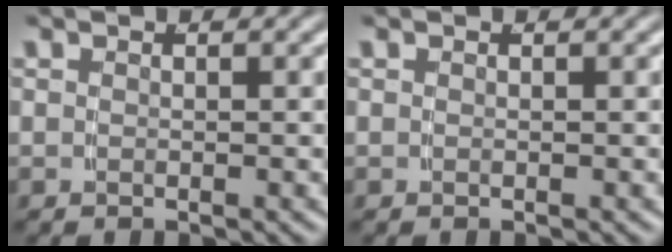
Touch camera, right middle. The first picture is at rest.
{"total": 0.0}